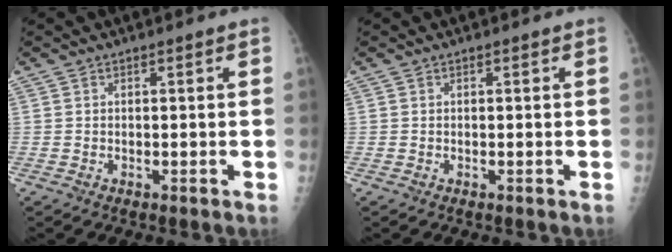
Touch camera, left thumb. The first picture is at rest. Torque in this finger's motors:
{"motor_torque": [0.00, 0.00, -0.03, -0.03, 0.00]}